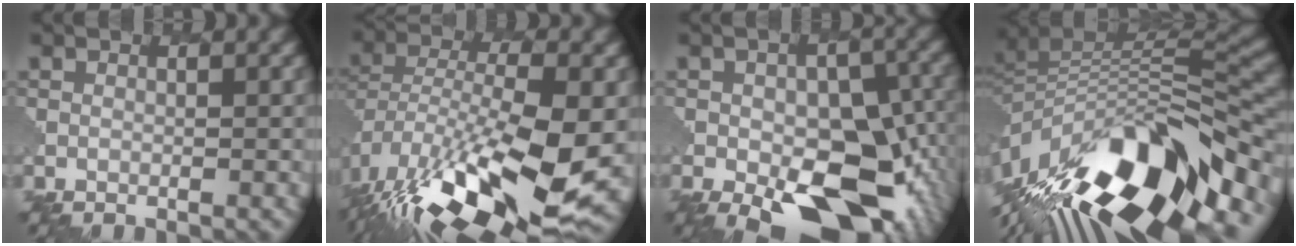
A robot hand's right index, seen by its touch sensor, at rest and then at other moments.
{"total": 16.5, "force": [-6.9, 6.6, 13.5], "torque": [-0.268, -0.027, -0.108]}
{"total": 13.0, "force": [-3.2, 7.2, 10.3], "torque": [-0.144, -0.028, -0.039]}
{"total": 15.0, "force": [-7.1, 6.3, 11.6], "torque": [-0.217, 0.014, -0.128]}